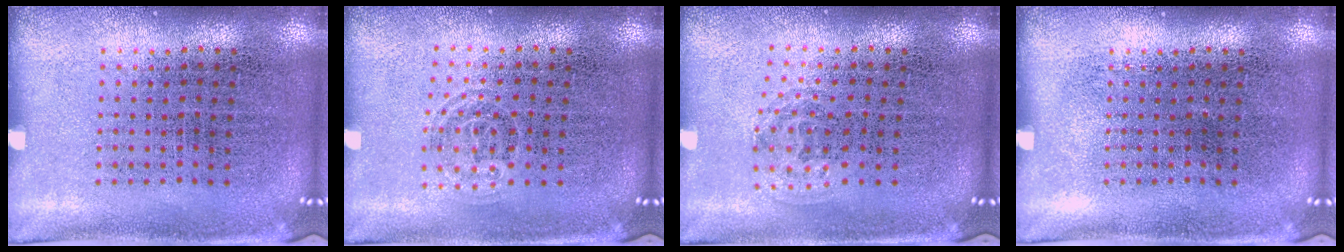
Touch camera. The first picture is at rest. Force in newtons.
{"total": 0.8, "press": 0.5, "slide": 0.5}
{"total": 1.0, "press": 0.6, "slide": 0.8}
{"total": 0.0}